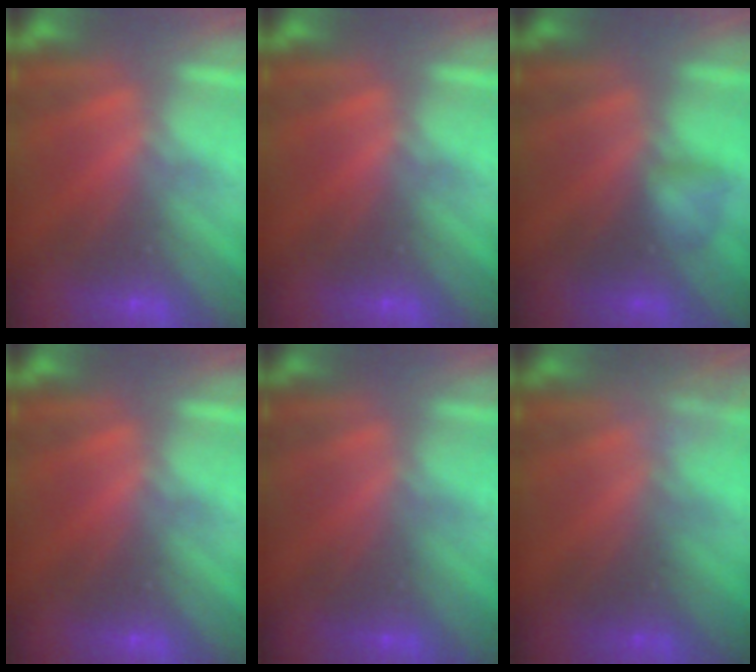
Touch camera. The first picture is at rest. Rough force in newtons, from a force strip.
{"total": 0.0}
{"total": 1.9}
{"total": 0.0}
{"total": 2.6}
{"total": 2.3}